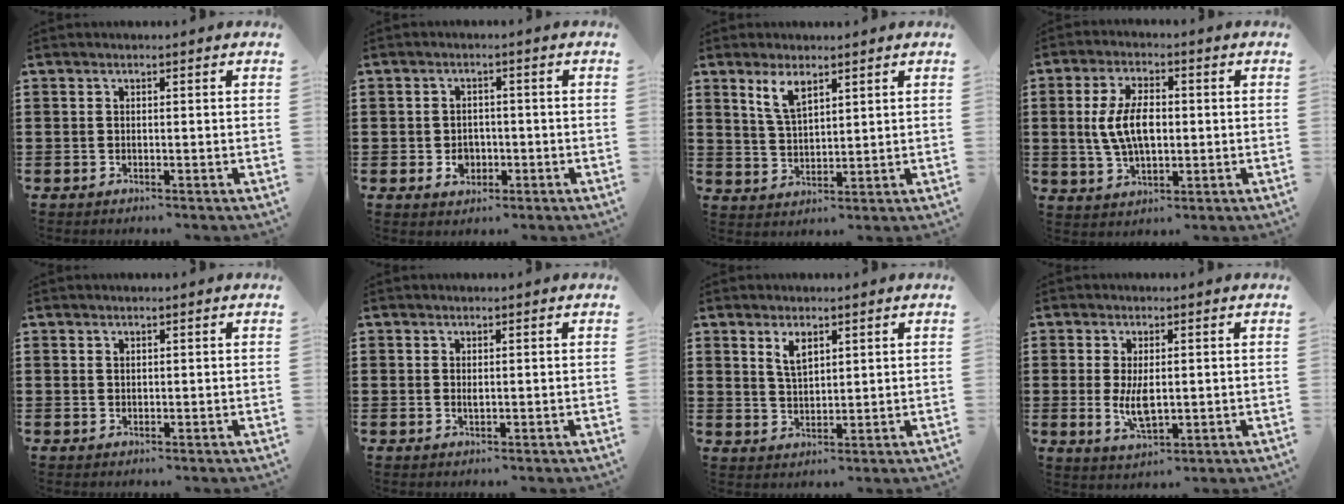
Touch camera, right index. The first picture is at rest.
{"total": 2.9, "force": [-0.9, 2.4, 1.5], "torque": [-0.025, 0.000, -0.020]}
{"total": 4.8, "force": [2.9, 1.9, 3.3], "torque": [-0.074, 0.005, 0.052]}
{"total": 7.8, "force": [0.2, 3.9, 6.7], "torque": [-0.141, 0.004, -0.004]}
{"total": 0.7, "force": [0.5, 0.5, 0.1], "torque": [-0.005, 0.002, 0.010]}
{"total": 0.6, "force": [0.2, 0.3, 0.5], "torque": [-0.010, 0.002, 0.004]}
{"total": 3.6, "force": [2.0, 1.6, 2.5], "torque": [-0.047, 0.003, 0.033]}
{"total": 5.1, "force": [0.0, 2.3, 4.5], "torque": [-0.090, -0.005, -0.005]}